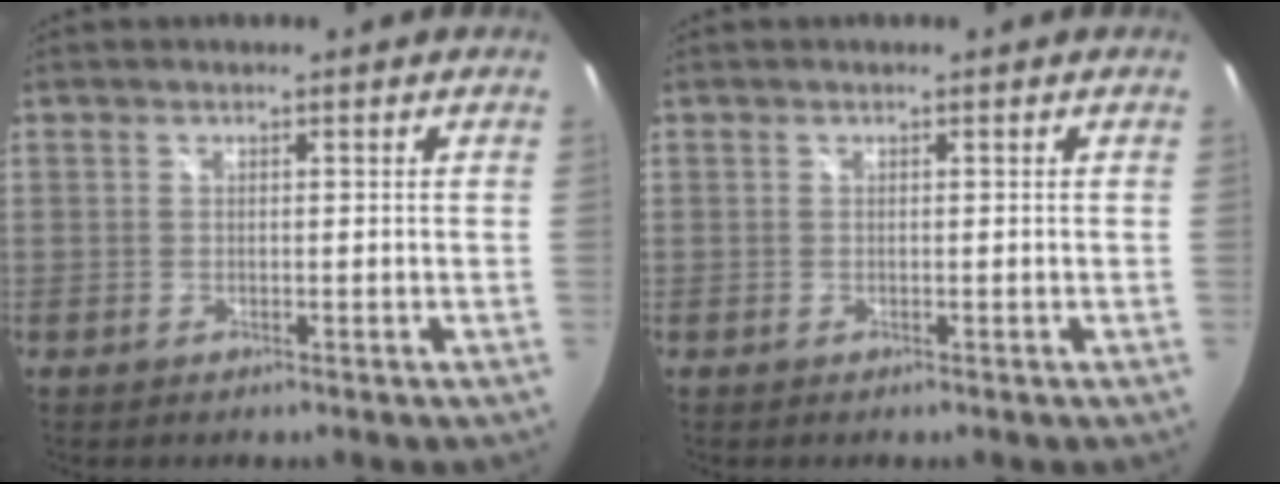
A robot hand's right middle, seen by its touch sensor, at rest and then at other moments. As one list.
[{"total": 0.0}]